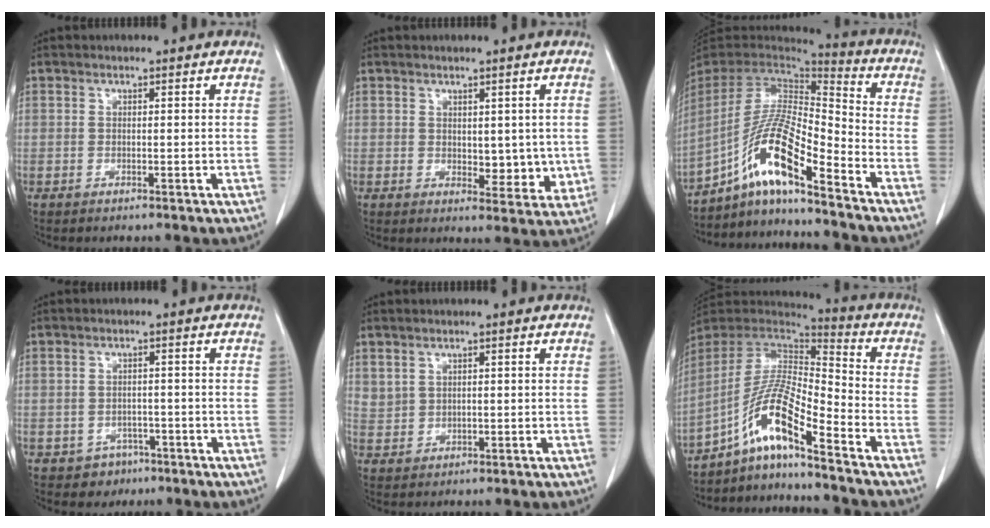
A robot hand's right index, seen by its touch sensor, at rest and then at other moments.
{"total": 5.3, "force": [0.4, 2.9, 4.4], "torque": [-0.042, -0.011, 0.012]}
{"total": 14.1, "force": [-8.9, 1.0, 10.8], "torque": [-0.211, 0.004, -0.164]}
{"total": 3.3, "force": [-1.8, 2.8, 0.2], "torque": [0.001, 0.014, -0.020]}
{"total": 1.9, "force": [1.2, 1.3, 0.6], "torque": [-0.010, 0.001, 0.028]}
{"total": 11.9, "force": [-7.9, 0.4, 8.9], "torque": [-0.177, 0.012, -0.148]}